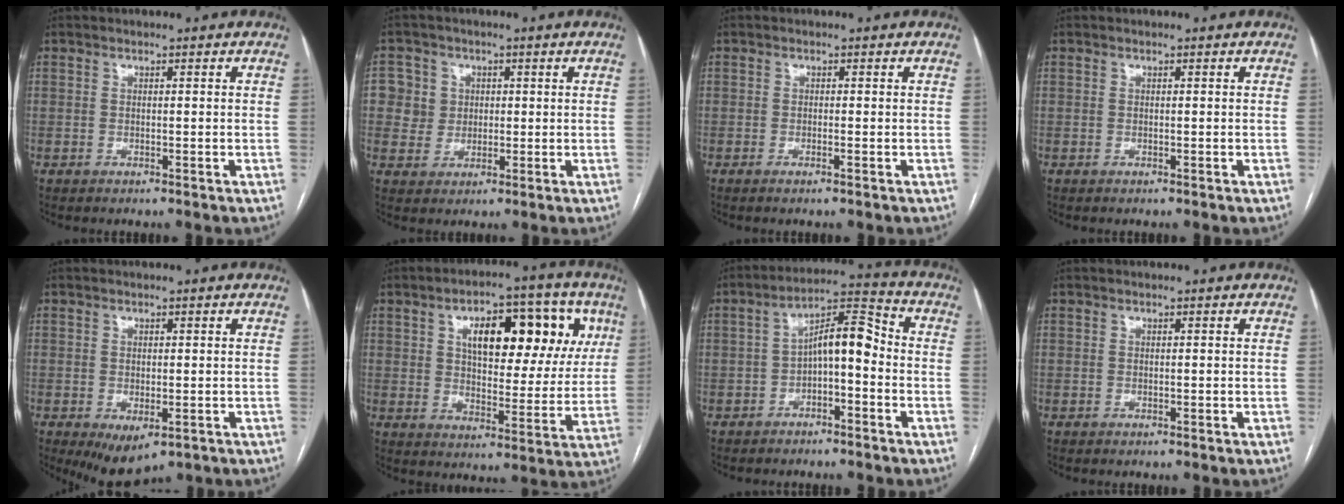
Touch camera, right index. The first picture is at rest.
{"total": 5.2, "force": [1.0, 5.1, 0.5], "torque": [0.001, 0.018, 0.023]}
{"total": 0.9, "force": [-0.4, -0.1, 0.8], "torque": [-0.015, -0.001, -0.005]}
{"total": 0.0}
{"total": 5.5, "force": [-2.4, 2.9, 4.0], "torque": [-0.057, -0.014, -0.024]}
{"total": 17.5, "force": [6.6, 7.8, 14.2], "torque": [-0.186, 0.034, 0.095]}
{"total": 7.9, "force": [-1.4, 2.7, 7.3], "torque": [-0.123, 0.037, -0.025]}
{"total": 0.0}